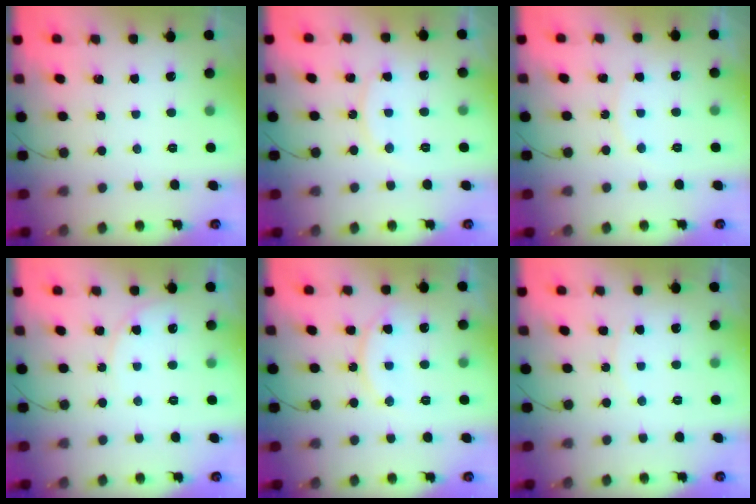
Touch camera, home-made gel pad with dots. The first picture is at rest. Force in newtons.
{"total": 8.3, "press": 8.3, "slide": 0.5}
{"total": 4.4, "press": 4.4, "slide": 0.5}
{"total": 6.2, "press": 6.2, "slide": 0.2}
{"total": 13.4, "press": 13.4, "slide": 1.0}
{"total": 3.9, "press": 3.9, "slide": 0.5}